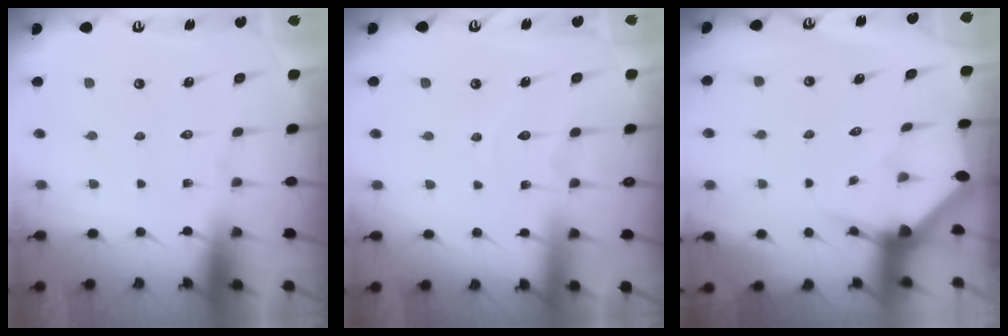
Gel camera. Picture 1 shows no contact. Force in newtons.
{"total": 5.2, "press": 5.2, "slide": 0.3}
{"total": 3.2, "press": 3.2, "slide": 0.3}